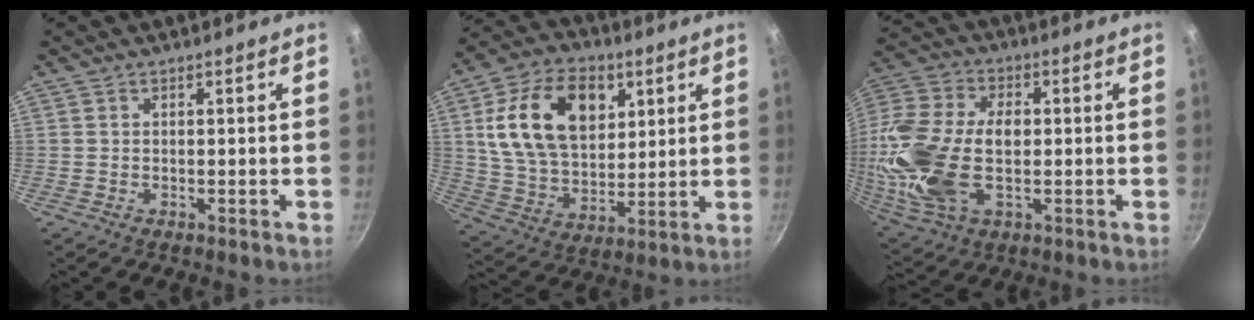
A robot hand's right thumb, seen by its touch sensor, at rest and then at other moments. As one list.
[{"total": 20.1, "force": [6.5, 13.2, 13.7], "torque": [-0.215, -0.012, 0.113]}, {"total": 21.3, "force": [-0.9, 12.7, 17.1], "torque": [-0.357, 0.015, -0.019]}]